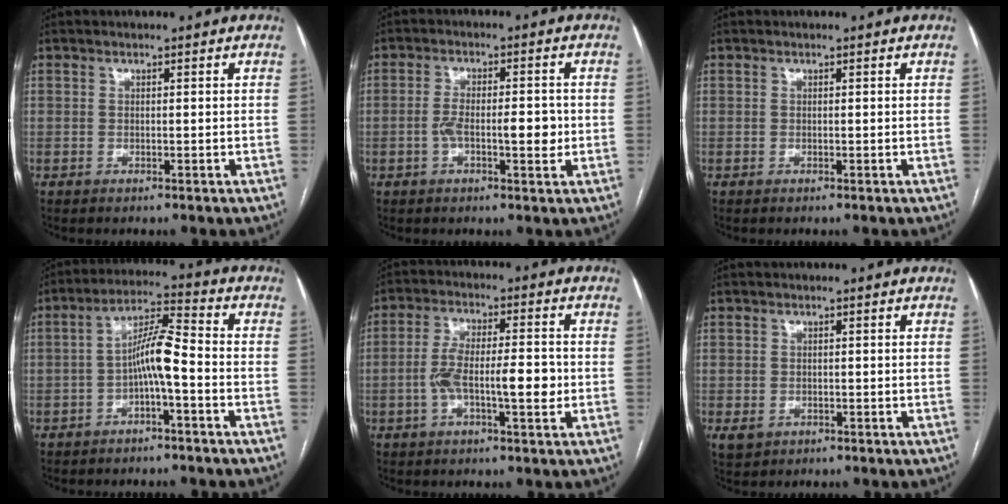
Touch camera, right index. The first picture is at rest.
{"total": 6.2, "force": [-1.0, 1.9, 5.8], "torque": [-0.104, 0.008, -0.016]}
{"total": 0.0}
{"total": 6.9, "force": [-1.9, 0.8, 6.6], "torque": [-0.122, 0.026, -0.035]}
{"total": 9.0, "force": [-1.6, 2.2, 8.6], "torque": [-0.158, 0.015, -0.027]}
{"total": 2.1, "force": [-0.5, 1.8, 0.8], "torque": [-0.016, -0.001, 0.005]}